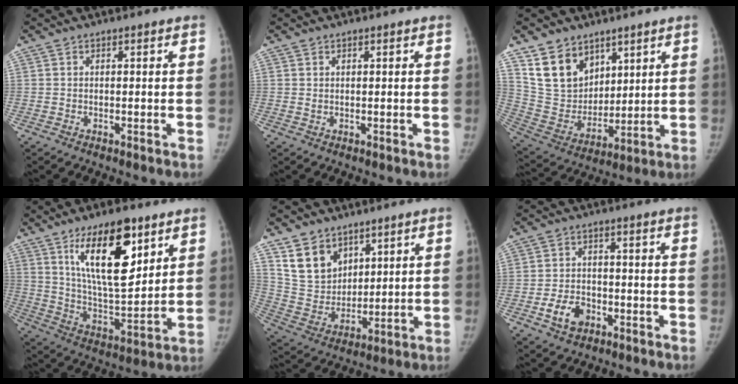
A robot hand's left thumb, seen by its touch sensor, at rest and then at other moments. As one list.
[{"total": 0.5, "force": [0.1, 0.4, 0.3], "torque": [-0.004, 0.000, 0.001]}, {"total": 15.1, "force": [9.1, 10.5, 5.9], "torque": [-0.067, -0.053, 0.188]}, {"total": 18.2, "force": [9.1, 7.0, 14.0], "torque": [-0.189, -0.053, 0.165]}, {"total": 11.9, "force": [7.1, 8.5, 4.3], "torque": [-0.044, -0.048, 0.147]}, {"total": 6.2, "force": [-2.8, 4.4, 3.4], "torque": [-0.049, 0.018, -0.046]}]